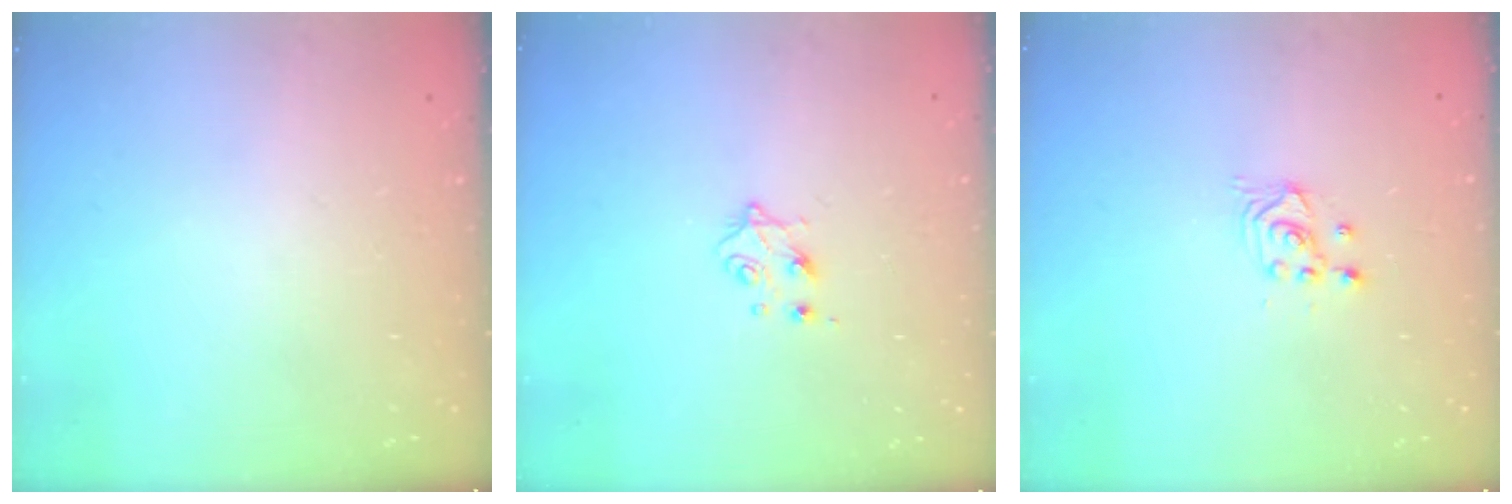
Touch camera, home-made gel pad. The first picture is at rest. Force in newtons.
{"total": 5.2, "press": 5.2, "slide": 0.5}
{"total": 2.4, "press": 2.3, "slide": 0.2}